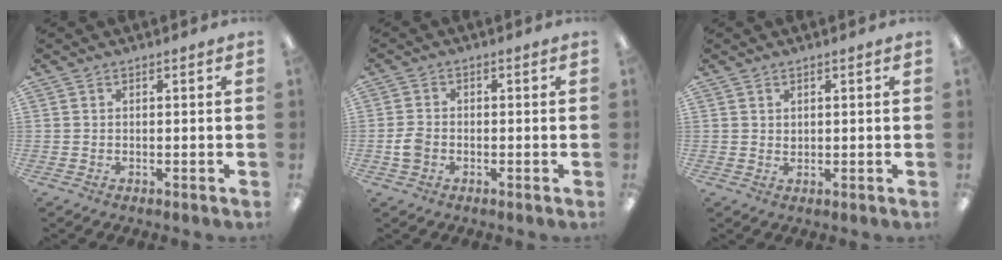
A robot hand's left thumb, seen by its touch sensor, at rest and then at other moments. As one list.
[{"total": 3.7, "force": [-1.0, 2.8, 2.2], "torque": [-0.043, 0.007, -0.019]}, {"total": 1.2, "force": [1.1, 0.6, 0.0], "torque": [0.000, -0.002, 0.021]}]